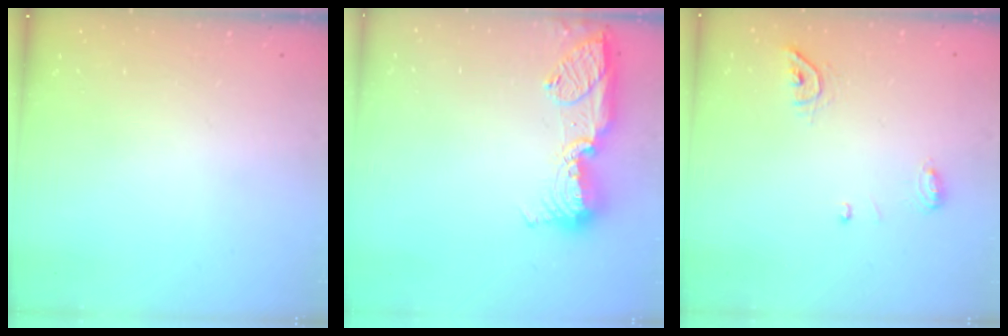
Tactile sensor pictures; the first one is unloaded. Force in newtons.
{"total": 14.9, "press": 13.8, "slide": 5.6}
{"total": 8.5, "press": 7.0, "slide": 4.8}